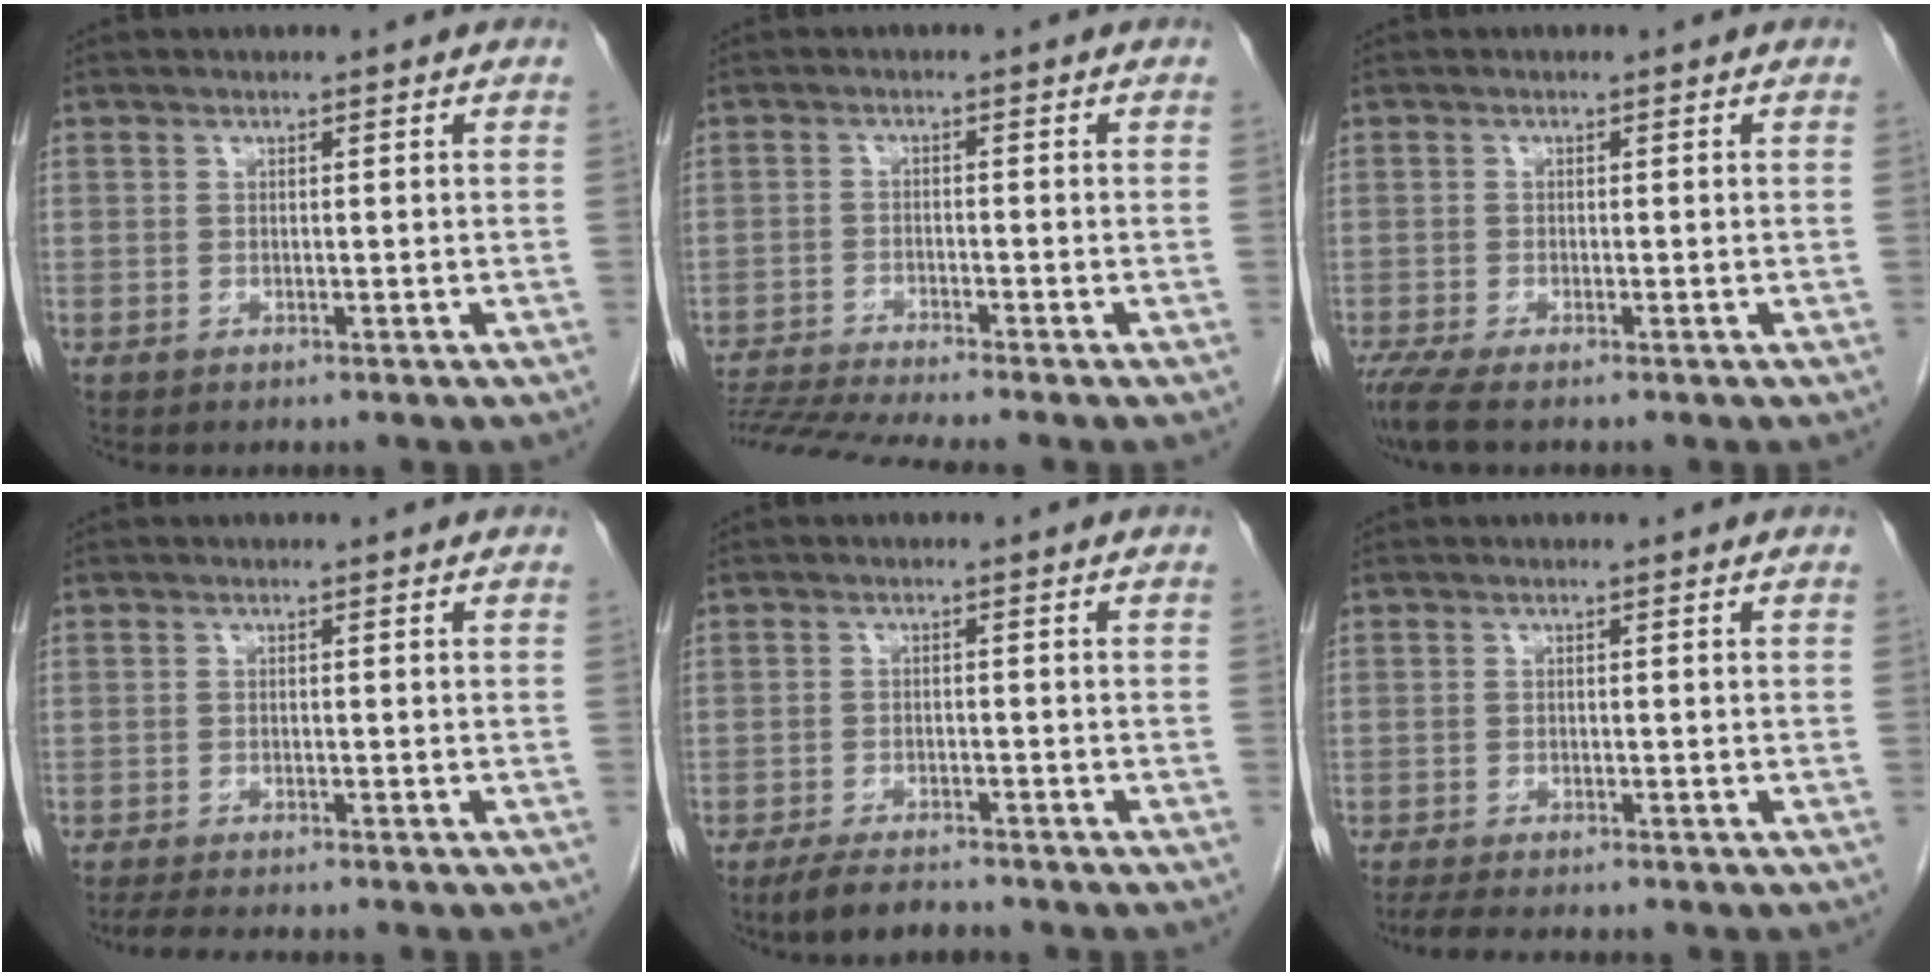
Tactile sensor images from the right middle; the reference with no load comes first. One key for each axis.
{"total": 8.9, "fx": -8.1, "fy": -1.8, "fz": 3.2, "tx": -0.053, "ty": -0.014, "tz": -0.141}
{"total": 3.4, "fx": -2.6, "fy": 0.3, "fz": 2.2, "tx": -0.046, "ty": -0.010, "tz": -0.049}
{"total": 4.2, "fx": -3.6, "fy": 0.5, "fz": 2.0, "tx": -0.034, "ty": -0.011, "tz": -0.053}
{"total": 4.3, "fx": -3.7, "fy": 1.0, "fz": 1.8, "tx": -0.038, "ty": -0.009, "tz": -0.064}
{"total": 4.5, "fx": -3.8, "fy": 0.8, "fz": 2.3, "tx": -0.038, "ty": -0.011, "tz": -0.055}